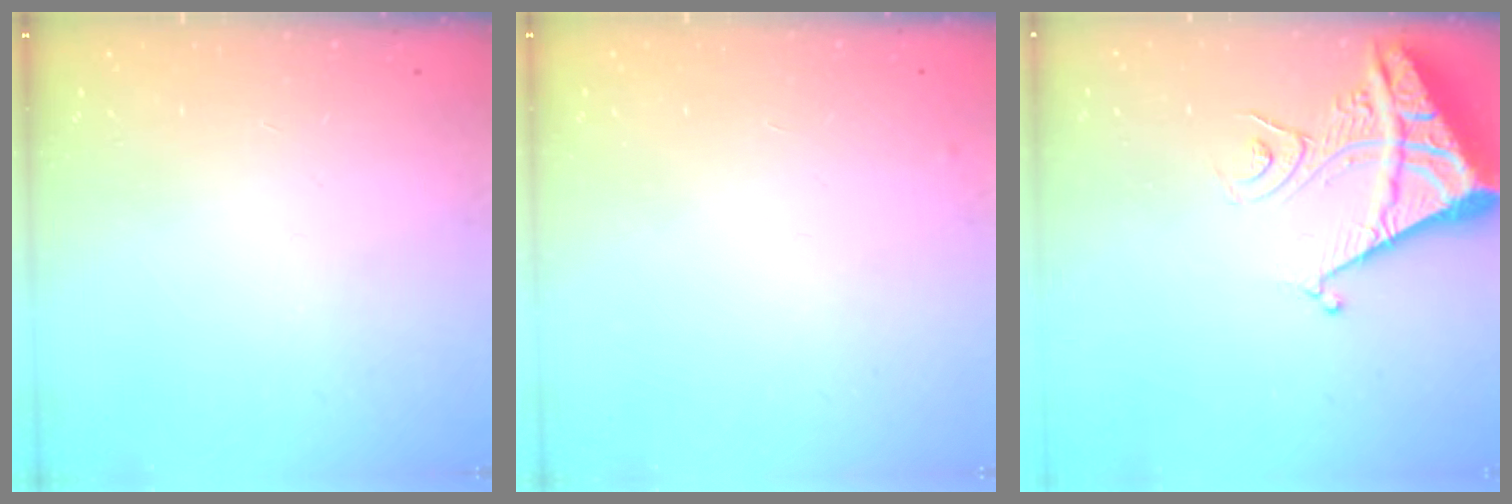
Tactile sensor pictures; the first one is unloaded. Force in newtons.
{"total": 3.2, "press": 3.2, "slide": 0.4}
{"total": 10.0, "press": 9.9, "slide": 1.3}